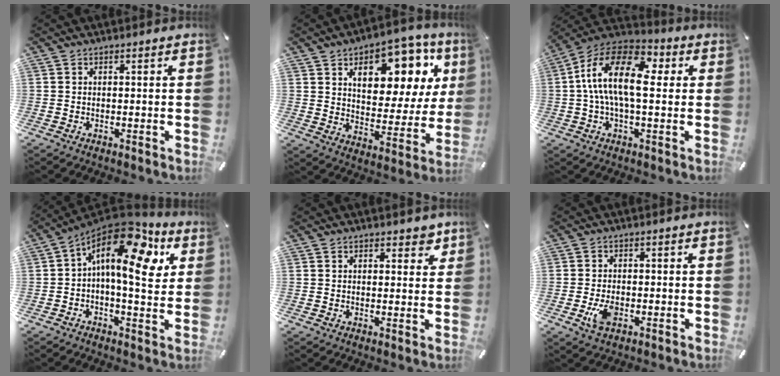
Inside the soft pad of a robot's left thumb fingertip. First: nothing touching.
{"total": 16.0, "force": [8.9, 9.1, 9.6], "torque": [-0.129, -0.056, 0.150]}
{"total": 16.1, "force": [1.6, 8.0, 13.9], "torque": [-0.282, 0.002, 0.024]}
{"total": 17.7, "force": [6.8, 8.1, 14.1], "torque": [-0.248, -0.051, 0.107]}
{"total": 3.2, "force": [2.1, 2.0, 1.3], "torque": [-0.006, -0.005, 0.033]}
{"total": 4.7, "force": [-1.4, 3.0, 3.4], "torque": [-0.070, 0.005, -0.023]}